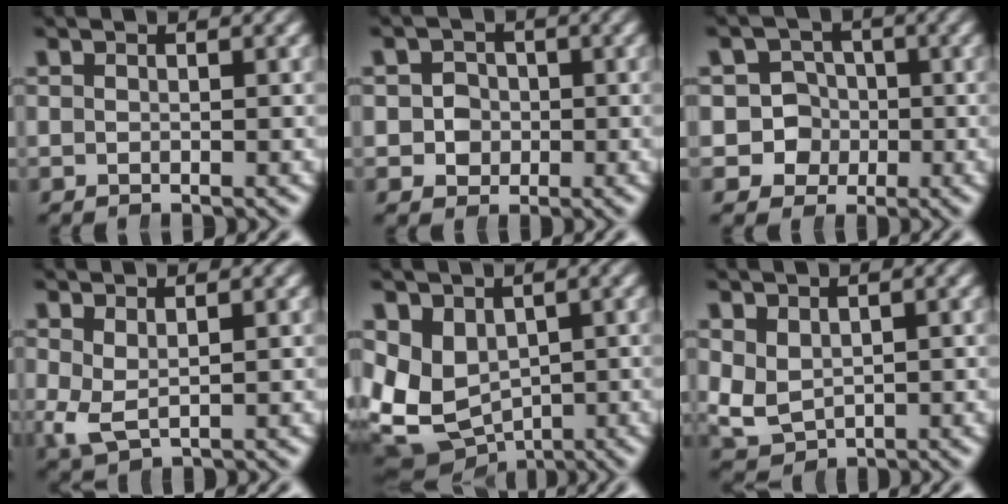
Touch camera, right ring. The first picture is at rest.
{"total": 2.9, "force": [-0.3, 2.8, 0.7], "torque": [-0.014, -0.009, -0.004]}
{"total": 9.0, "force": [-1.4, 8.6, 2.2], "torque": [-0.083, -0.040, -0.022]}
{"total": 2.2, "force": [0.1, 1.3, 1.8], "torque": [-0.050, -0.025, 0.019]}
{"total": 11.2, "force": [-1.6, 9.6, 5.5], "torque": [-0.163, -0.061, -0.003]}
{"total": 3.5, "force": [0.4, 3.1, 1.5], "torque": [-0.062, -0.031, 0.029]}